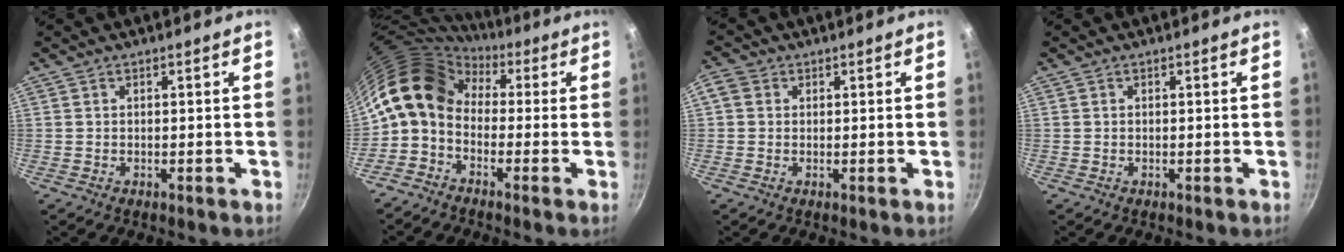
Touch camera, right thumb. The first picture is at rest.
{"total": 11.0, "force": [1.9, 7.8, 7.5], "torque": [-0.121, 0.022, 0.007]}
{"total": 2.6, "force": [0.5, 2.3, 1.1], "torque": [-0.019, 0.004, 0.001]}
{"total": 0.0}